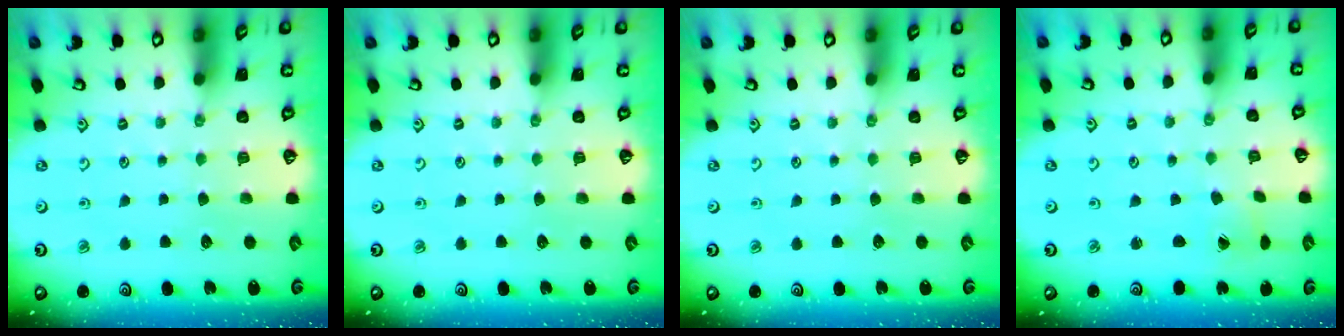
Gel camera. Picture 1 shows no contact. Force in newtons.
{"total": 0.0}
{"total": 0.0}
{"total": 0.5, "press": 0.5, "slide": 0.1}